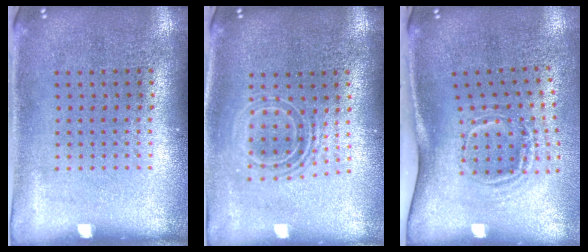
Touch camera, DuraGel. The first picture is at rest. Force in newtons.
{"total": 1.8, "press": 1.3, "slide": 1.1}
{"total": 1.9, "press": 1.2, "slide": 1.5}